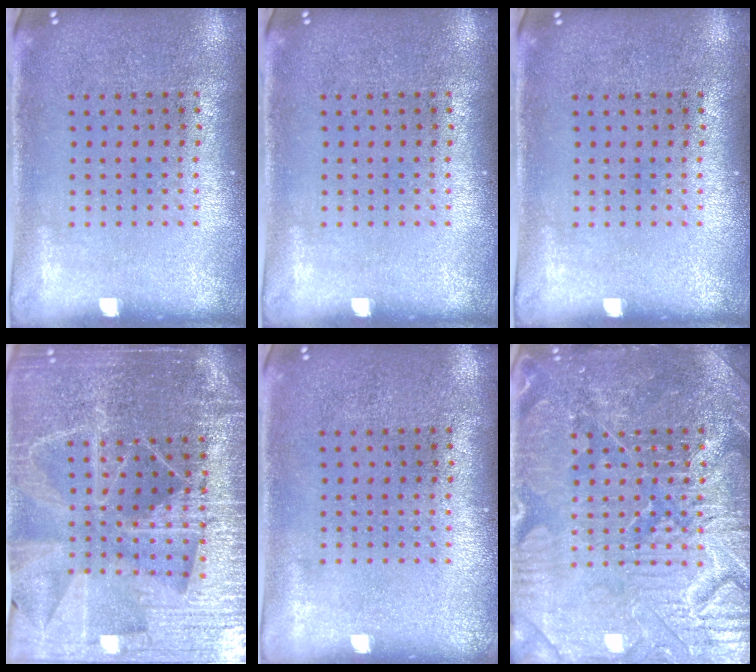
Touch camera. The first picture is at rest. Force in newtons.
{"total": 0.0}
{"total": 0.0}
{"total": 5.4, "press": 4.8, "slide": 2.5}
{"total": 0.0}
{"total": 4.5, "press": 4.5, "slide": 0.6}